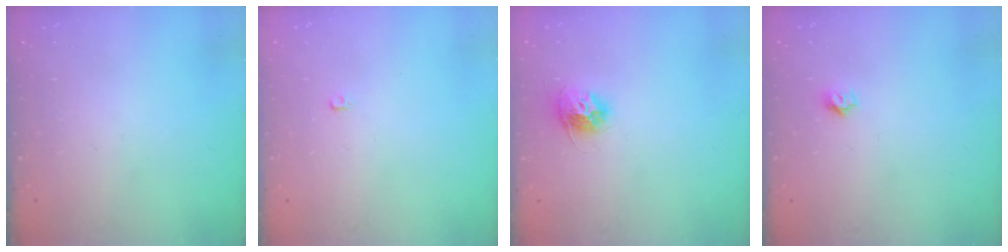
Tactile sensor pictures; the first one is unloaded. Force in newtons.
{"total": 2.4, "press": 2.4, "slide": 0.2}
{"total": 10.3, "press": 10.3, "slide": 0.8}
{"total": 5.5, "press": 5.5, "slide": 0.5}